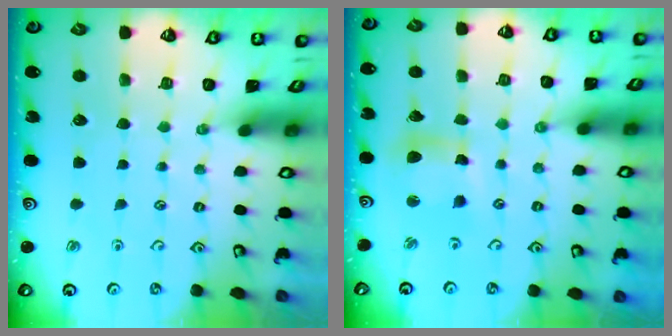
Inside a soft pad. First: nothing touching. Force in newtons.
{"total": 8.6, "press": 8.4, "slide": 1.4}